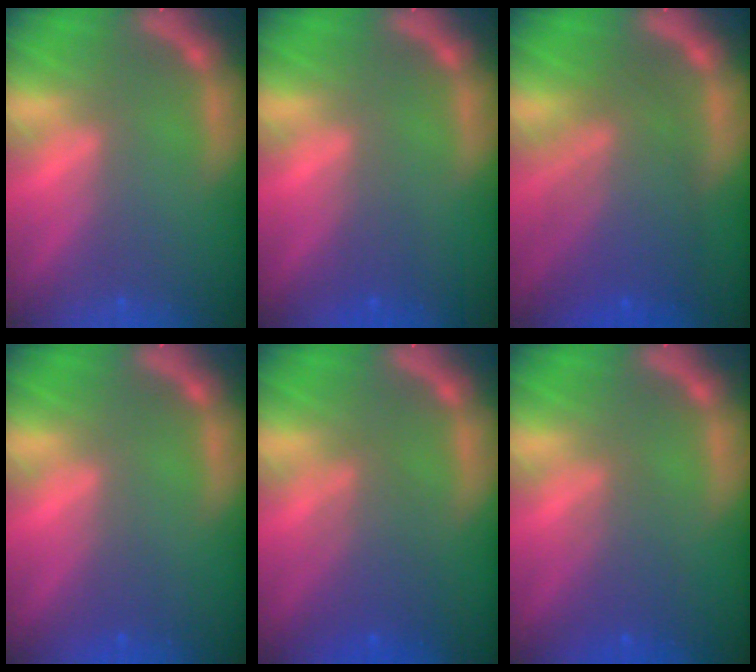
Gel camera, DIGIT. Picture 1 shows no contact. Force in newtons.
{"total": 1.5}
{"total": 8.1}
{"total": 0.9}
{"total": 4.0}
{"total": 3.0}